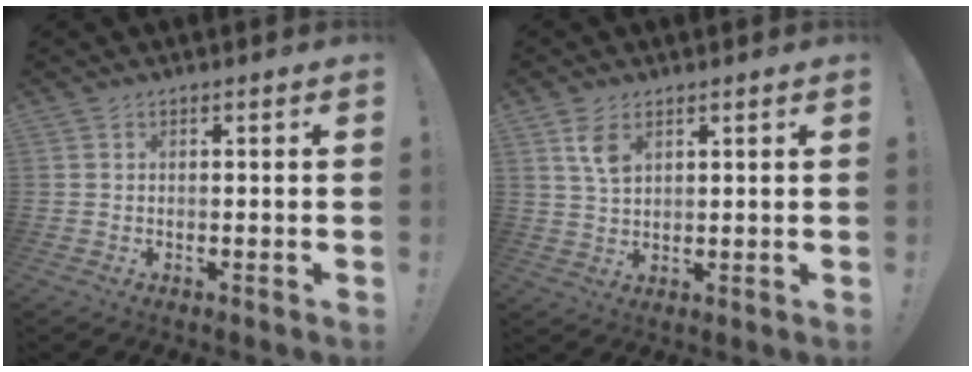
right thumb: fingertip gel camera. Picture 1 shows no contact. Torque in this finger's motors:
{"motor_torque": [0.04, 0.03, 0.29, 0.43, 0.02]}